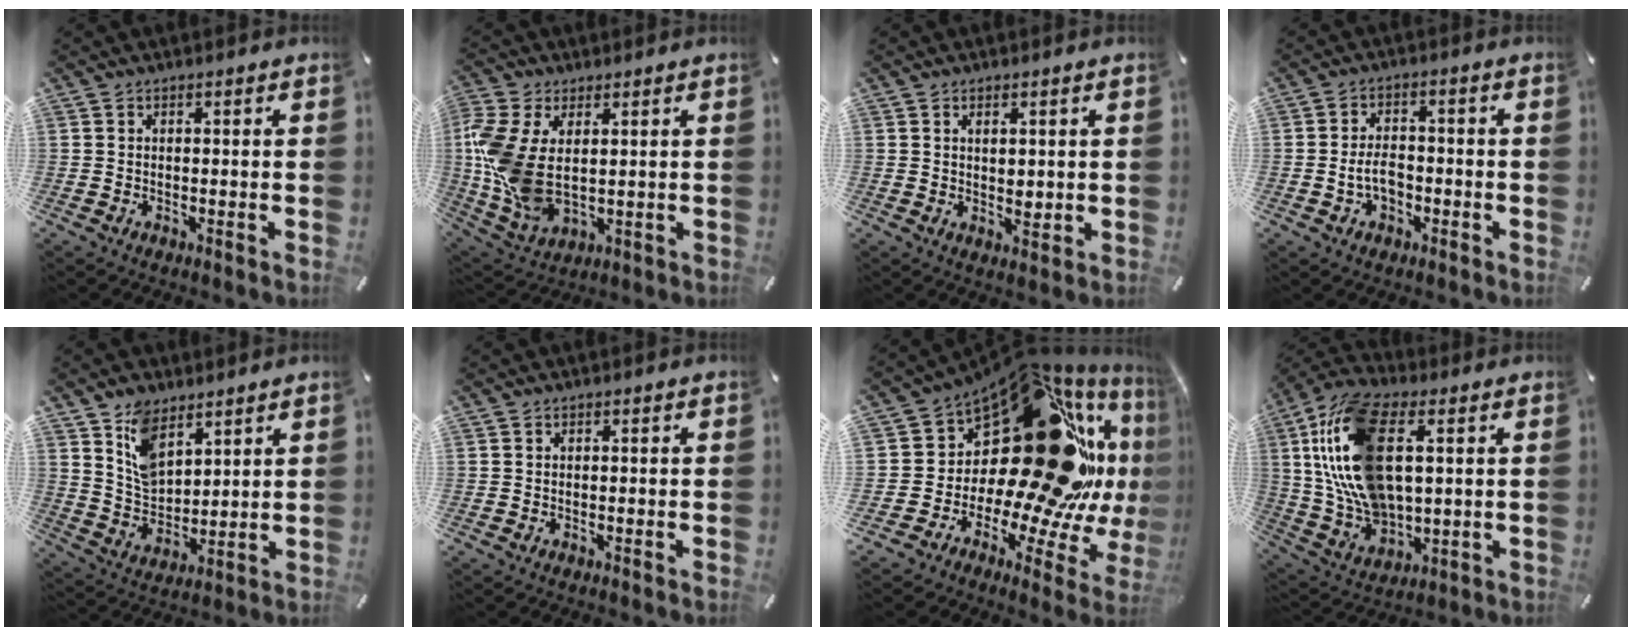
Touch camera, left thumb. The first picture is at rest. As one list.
[{"total": 12.2, "force": [1.4, 8.0, 9.1], "torque": [-0.217, -0.010, 0.033]}, {"total": 2.8, "force": [0.8, 1.4, 2.3], "torque": [-0.039, 0.001, 0.011]}, {"total": 5.5, "force": [-1.5, 3.7, 3.8], "torque": [-0.080, 0.009, -0.029]}, {"total": 9.5, "force": [6.0, 5.7, 4.6], "torque": [-0.101, -0.023, 0.118]}, {"total": 0.0}, {"total": 33.3, "force": [10.6, 18.3, 25.6], "torque": [-0.351, -0.151, 0.234]}, {"total": 19.0, "force": [4.4, 11.4, 14.5], "torque": [-0.348, -0.005, 0.076]}]